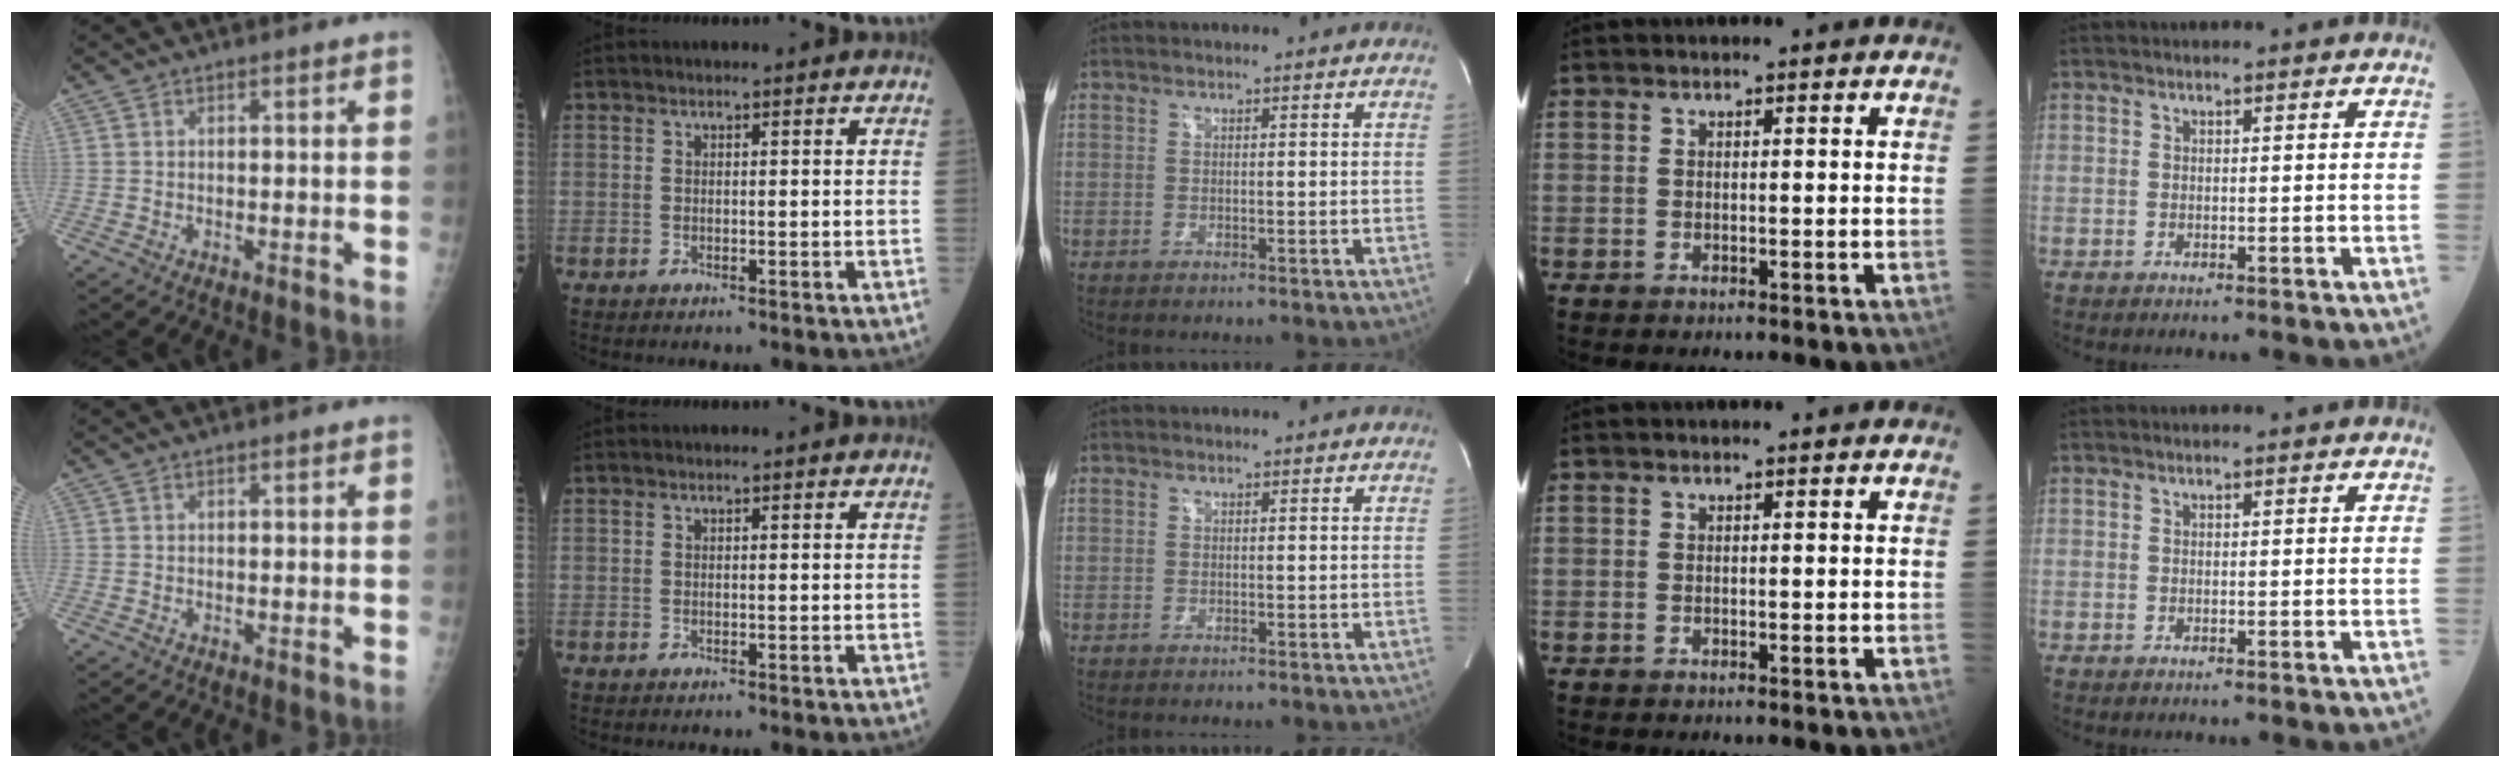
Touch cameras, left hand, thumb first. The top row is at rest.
{}